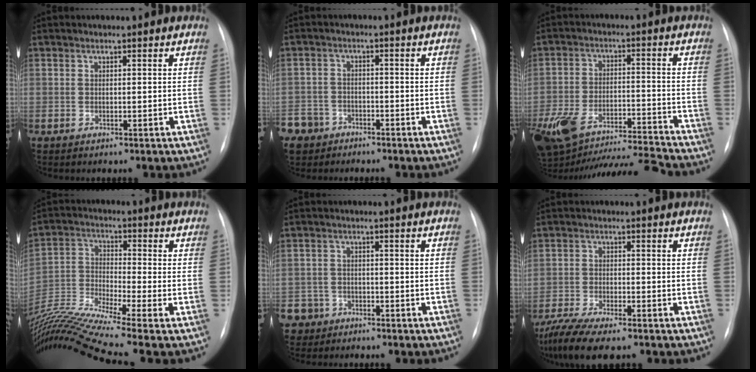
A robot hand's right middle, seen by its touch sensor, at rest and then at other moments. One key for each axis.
{"total": 7.7, "fx": -5.3, "fy": 5.4, "fz": 0.7, "tx": -0.033, "ty": -0.002, "tz": -0.095}
{"total": 18.4, "fx": -16.3, "fy": 2.2, "fz": 8.2, "tx": -0.188, "ty": 0.008, "tz": -0.270}
{"total": 16.6, "fx": -14.0, "fy": -2.5, "fz": 8.7, "tx": -0.185, "ty": -0.013, "tz": -0.255}
{"total": 6.2, "fx": -4.4, "fy": 4.4, "fz": -0.3, "tx": -0.004, "ty": 0.002, "tz": -0.078}
{"total": 9.8, "fx": -7.9, "fy": 1.8, "fz": 5.5, "tx": -0.104, "ty": -0.021, "tz": -0.132}